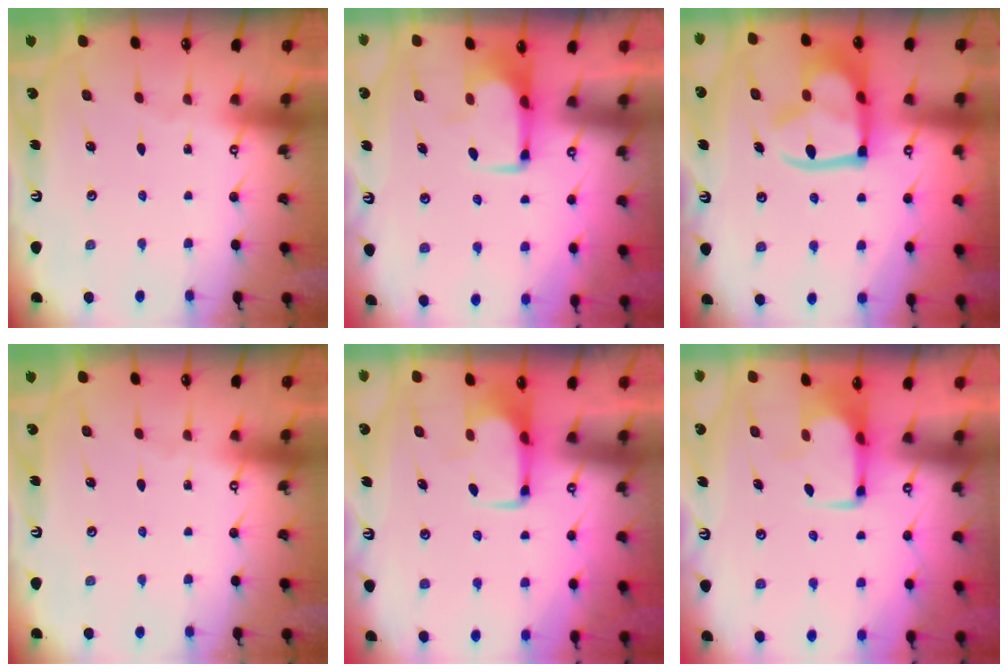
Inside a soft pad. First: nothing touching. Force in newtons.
{"total": 1.8, "press": 1.7, "slide": 0.5}
{"total": 17.4, "press": 17.3, "slide": 2.2}
{"total": 0.0}
{"total": 2.0, "press": 1.9, "slide": 0.4}
{"total": 1.7, "press": 1.6, "slide": 0.5}